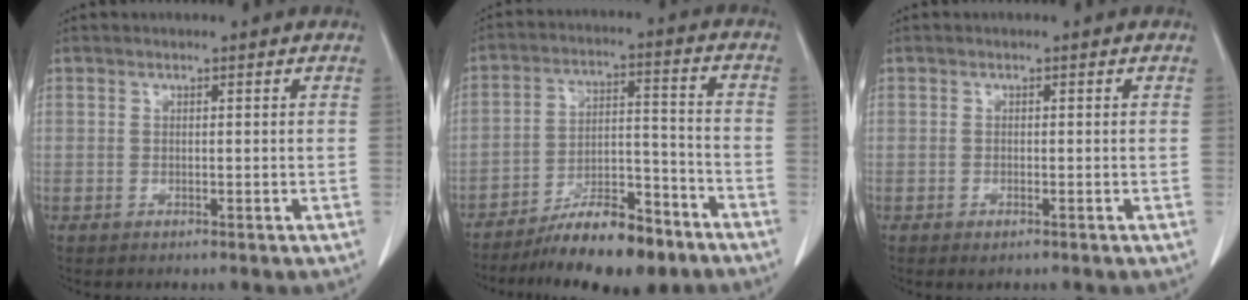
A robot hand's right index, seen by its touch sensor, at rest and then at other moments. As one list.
[{"total": 13.2, "force": [-10.0, 3.7, 7.8], "torque": [-0.121, 0.019, -0.165]}, {"total": 1.0, "force": [-0.6, 0.4, 0.7], "torque": [-0.011, -0.001, -0.002]}]